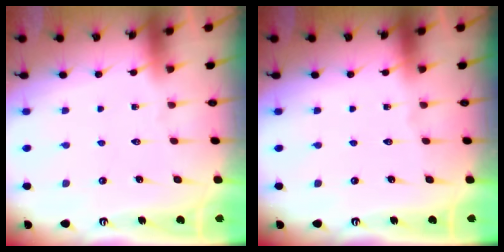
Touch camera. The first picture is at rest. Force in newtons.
{"total": 0.0}